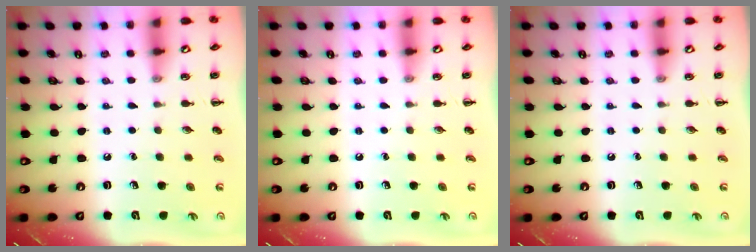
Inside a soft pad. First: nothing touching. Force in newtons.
{"total": 0.0}
{"total": 0.0}